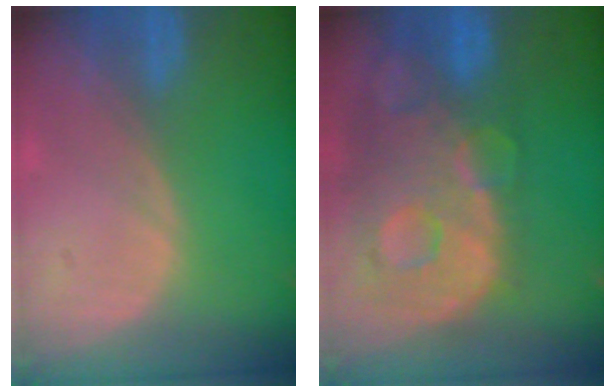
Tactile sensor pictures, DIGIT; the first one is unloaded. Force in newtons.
{"total": 13.6, "press": 11.1, "slide": 7.8}